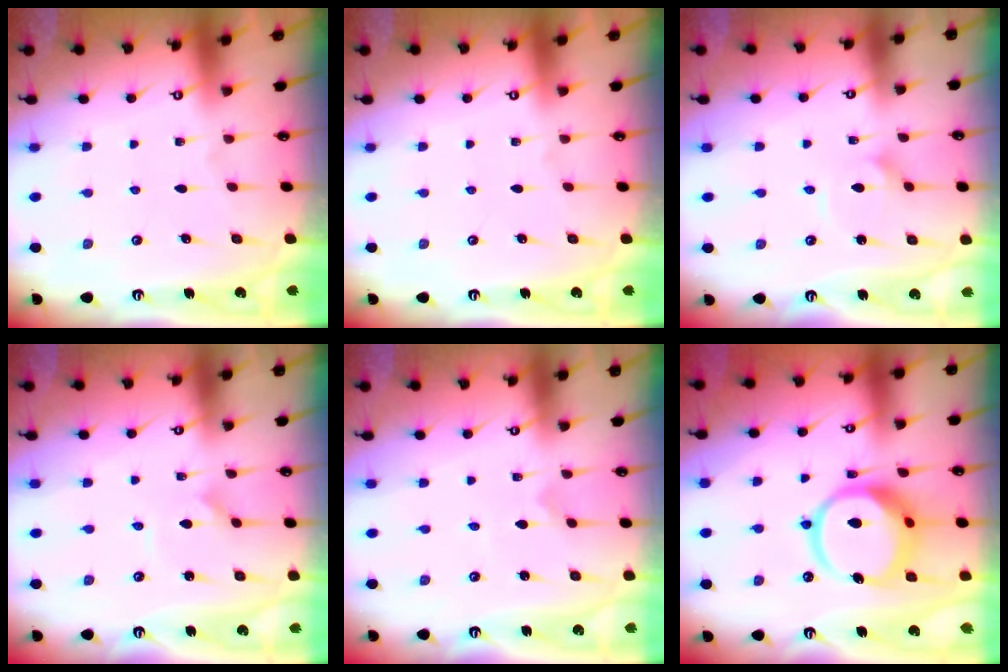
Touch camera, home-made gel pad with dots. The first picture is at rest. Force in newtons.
{"total": 0.0}
{"total": 2.1, "press": 2.1, "slide": 0.1}
{"total": 1.1, "press": 1.1, "slide": 0.1}
{"total": 0.0}
{"total": 15.9, "press": 15.8, "slide": 1.9}